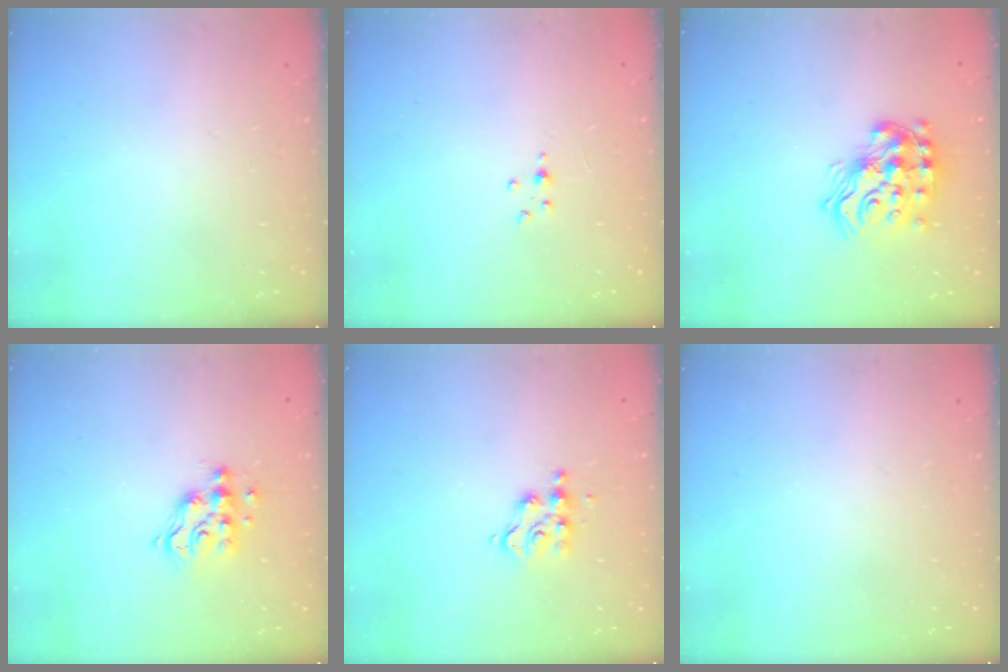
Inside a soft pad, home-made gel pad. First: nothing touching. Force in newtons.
{"total": 1.5, "press": 1.5, "slide": 0.2}
{"total": 17.0, "press": 17.0, "slide": 1.0}
{"total": 9.2, "press": 9.2, "slide": 1.1}
{"total": 5.7, "press": 5.7, "slide": 0.3}
{"total": 0.0}